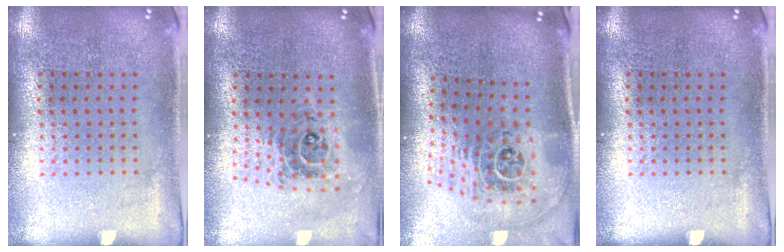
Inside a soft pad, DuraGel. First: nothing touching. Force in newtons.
{"total": 0.9, "press": 0.9, "slide": 0.1}
{"total": 2.6, "press": 1.8, "slide": 1.9}
{"total": 0.0}